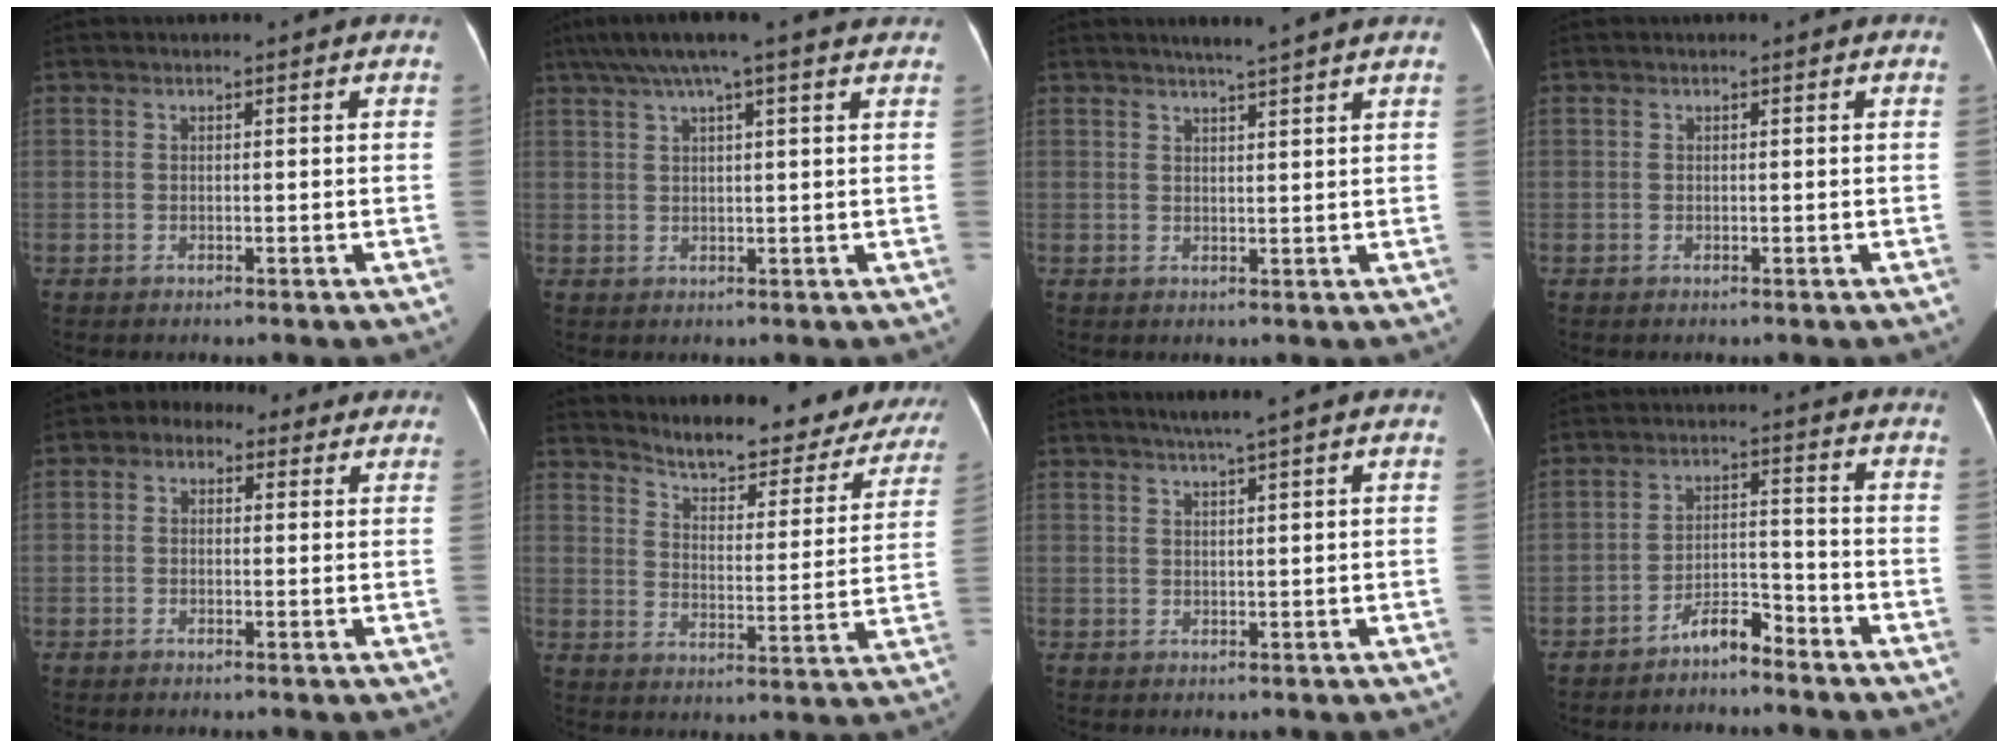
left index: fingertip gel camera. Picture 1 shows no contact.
{"total": 12.4, "force": [9.8, 0.8, 7.5], "torque": [-0.132, 0.054, 0.131]}
{"total": 4.5, "force": [3.8, -0.9, 2.3], "torque": [-0.034, 0.005, 0.049]}
{"total": 0.0}
{"total": 5.2, "force": [2.5, 3.7, 2.6], "torque": [-0.036, 0.040, 0.031]}
{"total": 19.1, "force": [17.7, 4.7, 5.4], "torque": [-0.056, -0.035, 0.215]}
{"total": 3.0, "force": [2.2, -0.9, 1.8], "torque": [-0.033, 0.002, 0.038]}
{"total": 4.6, "force": [-4.1, 0.8, 2.0], "torque": [-0.034, 0.003, -0.075]}